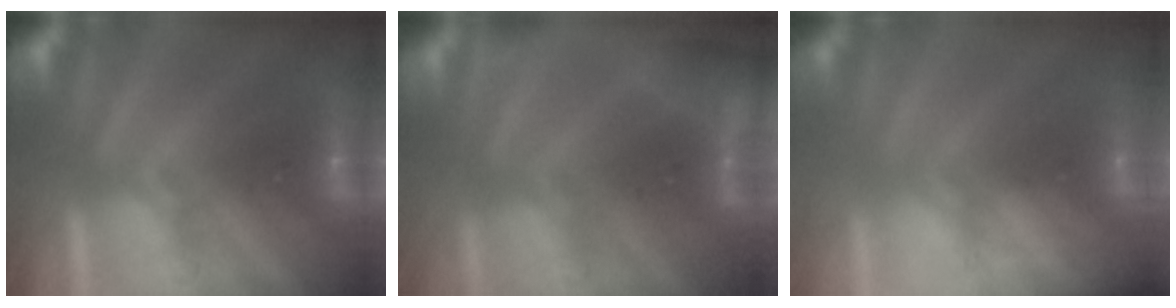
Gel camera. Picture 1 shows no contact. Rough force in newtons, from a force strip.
{"total": 5.4}
{"total": 6.9}